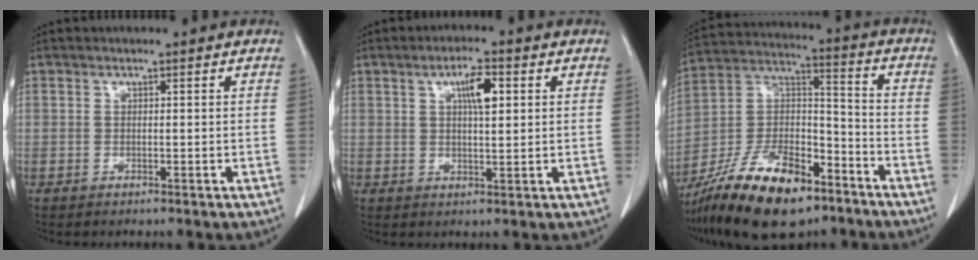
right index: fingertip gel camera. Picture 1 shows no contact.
{"total": 5.0, "force": [1.7, 1.1, 4.6], "torque": [-0.080, 0.004, 0.029]}
{"total": 20.7, "force": [-14.1, 7.5, 13.2], "torque": [-0.263, 0.005, -0.248]}